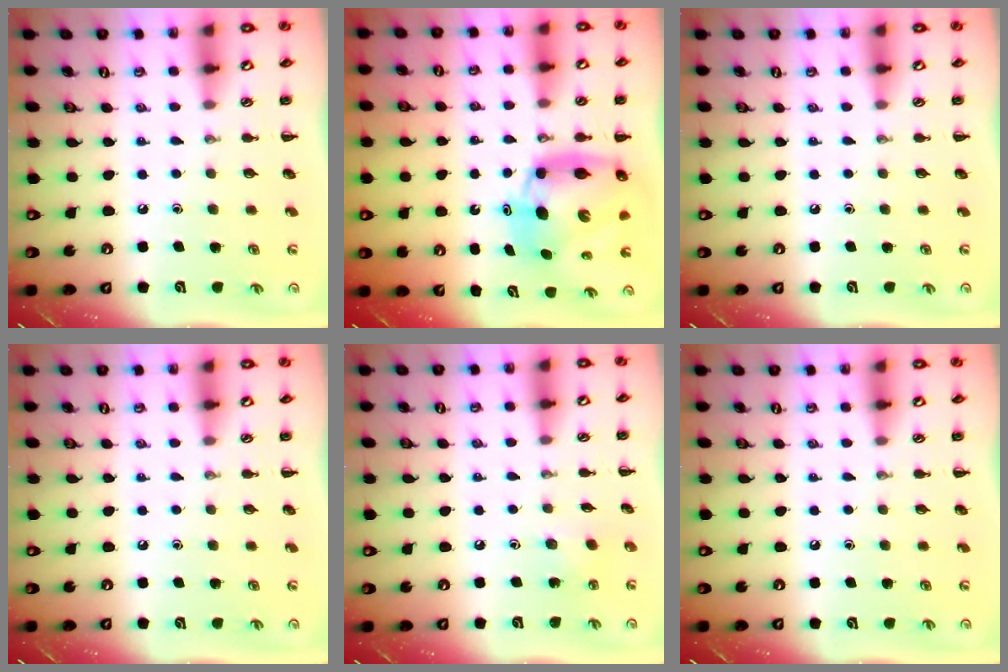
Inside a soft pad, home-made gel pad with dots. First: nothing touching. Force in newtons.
{"total": 10.2, "press": 9.8, "slide": 3.0}
{"total": 0.0}
{"total": 0.0}
{"total": 3.0, "press": 2.8, "slide": 0.9}
{"total": 0.0}